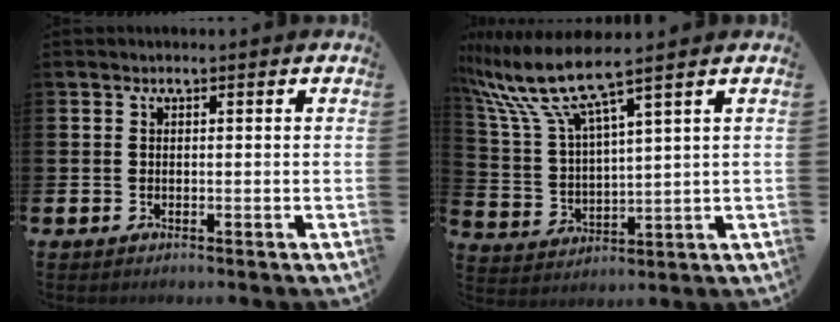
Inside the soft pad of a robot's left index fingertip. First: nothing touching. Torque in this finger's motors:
{"motor_torque": [0.87, -0.71, 1.05, 0.21]}